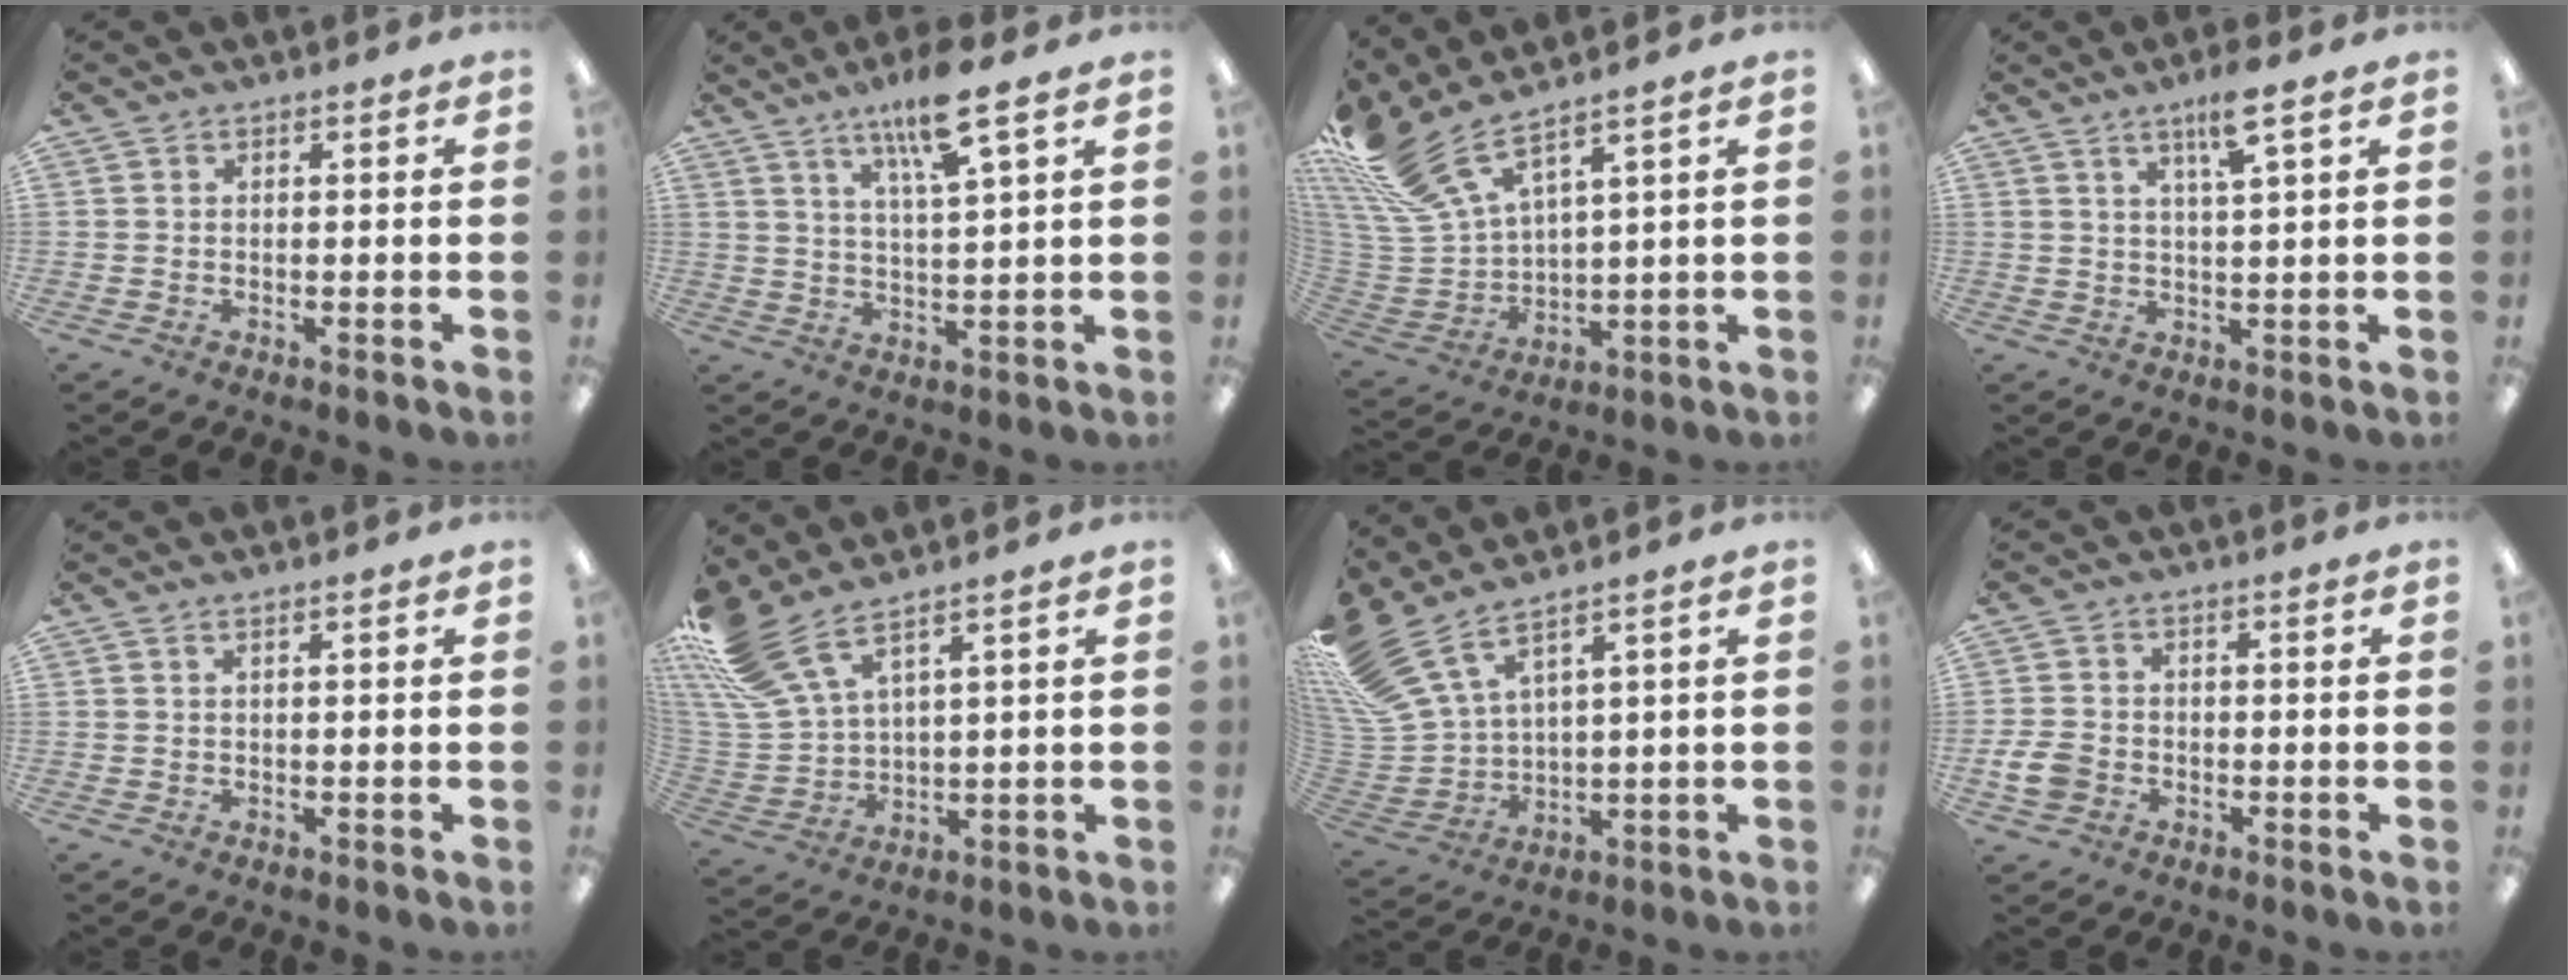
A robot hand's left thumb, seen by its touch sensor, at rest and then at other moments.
{"total": 10.4, "force": [6.8, 1.6, 7.7], "torque": [-0.131, -0.027, 0.110]}
{"total": 14.8, "force": [11.4, 5.2, 7.8], "torque": [-0.191, -0.075, 0.211]}
{"total": 6.8, "force": [4.3, 0.6, 5.2], "torque": [-0.098, -0.009, 0.069]}
{"total": 1.0, "force": [0.5, 0.1, 0.8], "torque": [-0.015, -0.001, 0.009]}
{"total": 12.4, "force": [8.9, 4.6, 7.2], "torque": [-0.173, -0.041, 0.171]}
{"total": 13.8, "force": [9.3, 6.2, 8.1], "torque": [-0.201, -0.053, 0.179]}
{"total": 5.2, "force": [-1.5, 4.2, 2.6], "torque": [-0.061, 0.006, -0.028]}